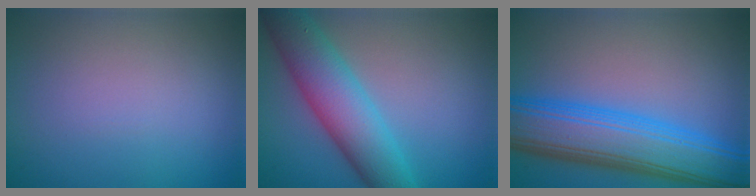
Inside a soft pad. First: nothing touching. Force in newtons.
{"total": 7.4, "press": 7.4, "slide": 0.3}
{"total": 9.7, "press": 9.7, "slide": 0.1}